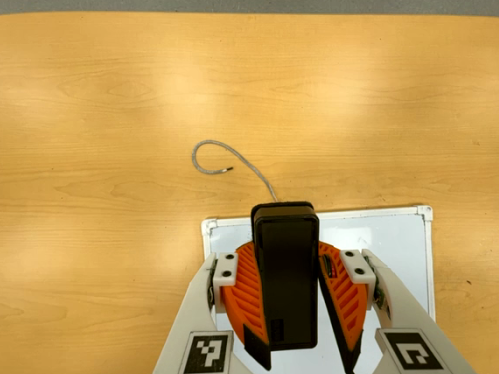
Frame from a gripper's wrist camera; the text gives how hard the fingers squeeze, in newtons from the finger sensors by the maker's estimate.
{"total": 11.0, "left": 10.4, "right": 11.7}